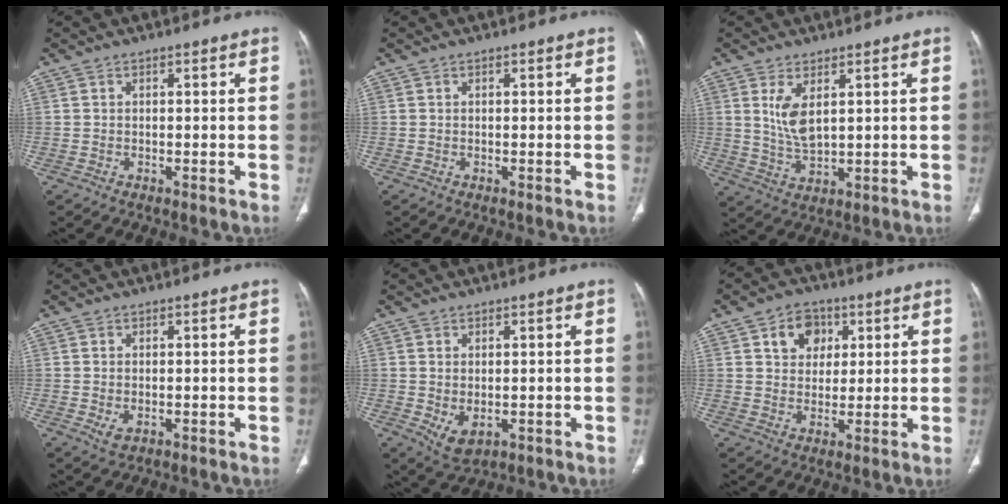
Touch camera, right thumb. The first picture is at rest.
{"total": 0.0}
{"total": 6.3, "force": [2.3, 2.7, 5.3], "torque": [-0.102, -0.019, 0.060]}
{"total": 2.1, "force": [-0.3, 1.3, 1.6], "torque": [-0.033, -0.003, 0.000]}
{"total": 4.5, "force": [-0.7, 2.8, 3.5], "torque": [-0.058, -0.008, 0.005]}
{"total": 7.5, "force": [2.9, 5.9, 3.6], "torque": [-0.021, -0.007, 0.045]}